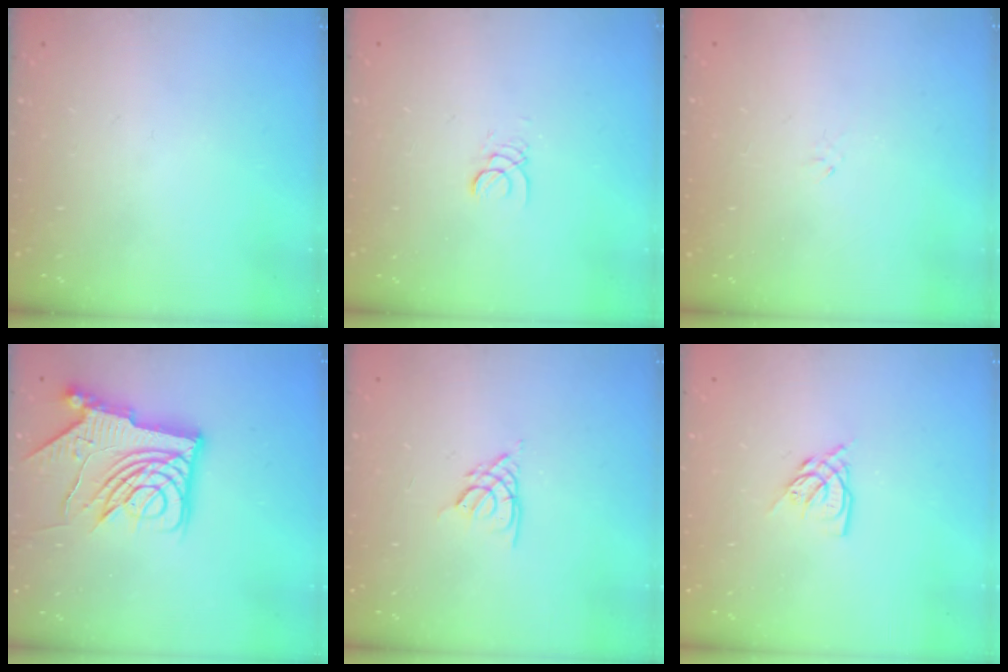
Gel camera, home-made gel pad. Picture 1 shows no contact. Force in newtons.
{"total": 1.3, "press": 1.3, "slide": 0.1}
{"total": 1.2, "press": 1.2, "slide": 0.4}
{"total": 15.7, "press": 15.6, "slide": 1.5}
{"total": 2.7, "press": 2.7, "slide": 0.4}
{"total": 6.5, "press": 6.5, "slide": 0.6}